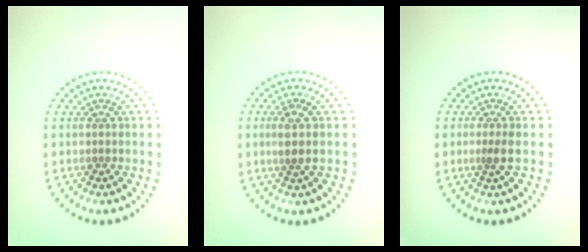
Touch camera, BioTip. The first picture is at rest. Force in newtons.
{"total": 2.1, "press": 1.8, "slide": 1.1}
{"total": 1.4, "press": 1.2, "slide": 0.9}